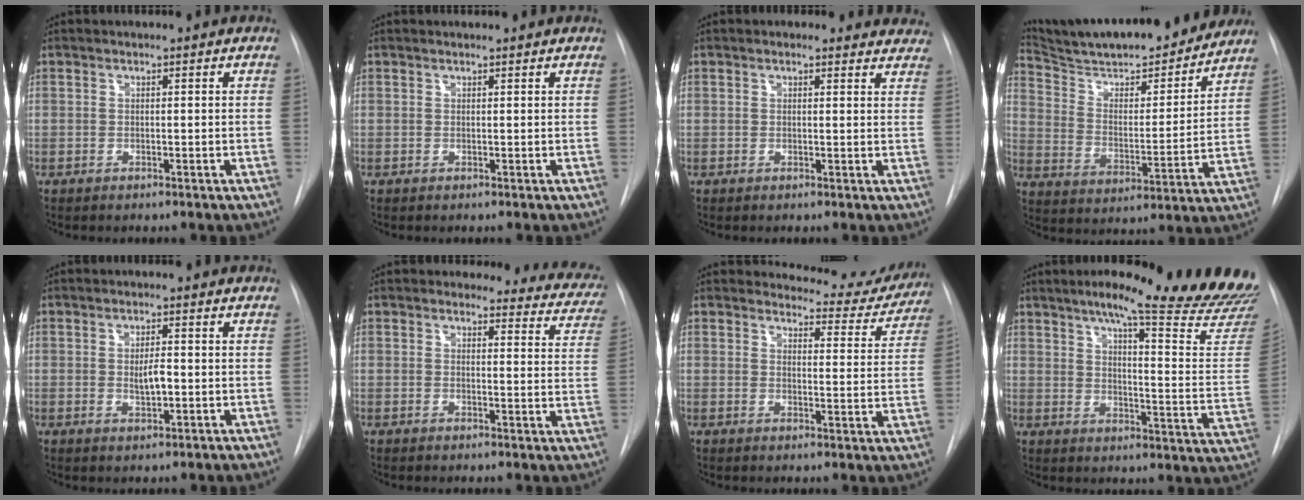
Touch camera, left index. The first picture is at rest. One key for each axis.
{"total": 0.5, "fx": 0.5, "fy": 0.1, "fz": 0.0, "tx": -0.006, "ty": 0.009, "tz": 0.009}
{"total": 6.2, "fx": 5.7, "fy": 2.3, "fz": 0.4, "tx": 0.033, "ty": -0.015, "tz": 0.027}
{"total": 22.6, "fx": 20.3, "fy": 3.9, "fz": 9.1, "tx": -0.149, "ty": -0.017, "tz": 0.299}
{"total": 2.9, "fx": -1.1, "fy": 0.9, "fz": 2.6, "tx": -0.046, "ty": -0.007, "tz": -0.013}
{"total": 11.9, "fx": 11.2, "fy": 4.0, "fz": 0.4, "tx": 0.050, "ty": -0.076, "tz": 0.076}
{"total": 9.0, "fx": 8.7, "fy": 2.2, "fz": -0.2, "tx": 0.021, "ty": -0.041, "tz": 0.083}
{"total": 23.8, "fx": 20.5, "fy": 0.8, "fz": 12.1, "tx": -0.163, "ty": -0.104, "tz": 0.242}